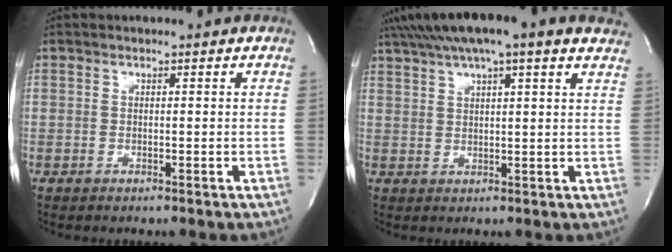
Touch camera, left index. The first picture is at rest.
{"total": 16.0, "force": [12.5, 2.1, 9.9], "torque": [-0.168, 0.053, 0.166]}